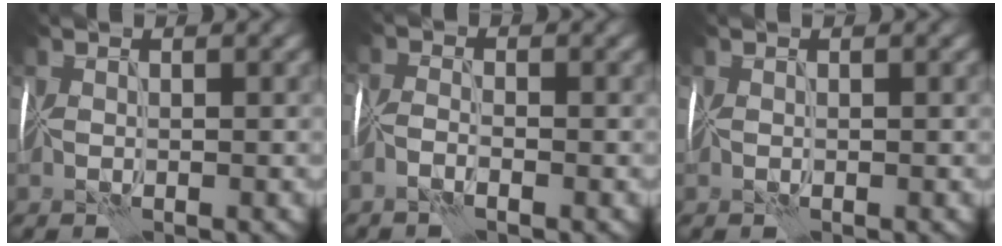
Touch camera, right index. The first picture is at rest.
{"total": 1.7, "force": [-1.4, 0.2, 1.0], "torque": [-0.028, 0.000, -0.037]}
{"total": 0.0}